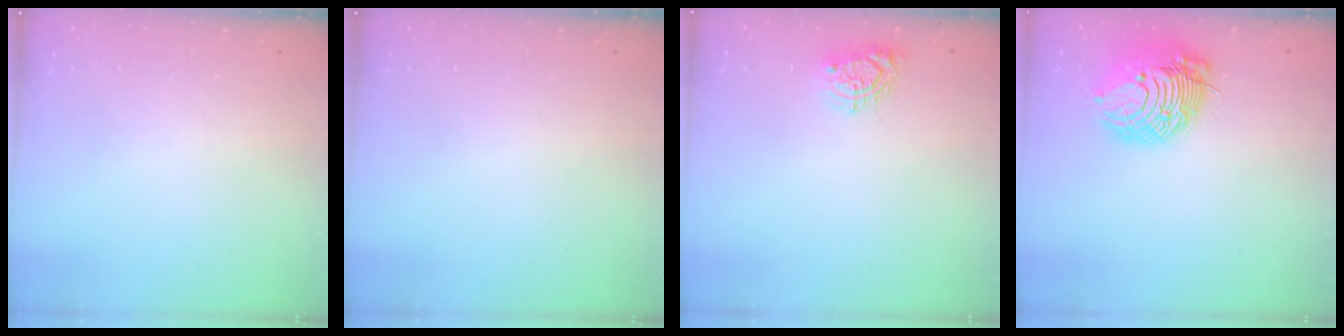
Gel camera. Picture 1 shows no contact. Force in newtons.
{"total": 0.0}
{"total": 6.8, "press": 6.8, "slide": 0.5}
{"total": 14.8, "press": 14.8, "slide": 0.2}